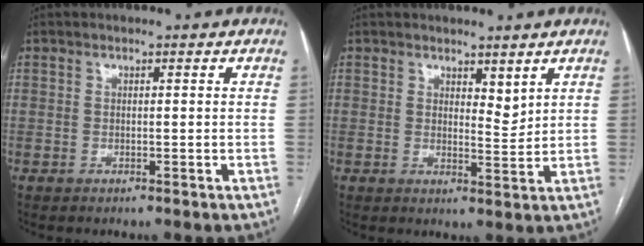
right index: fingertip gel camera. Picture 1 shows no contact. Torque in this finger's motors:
{"motor_torque": [-0.25, 0.43, 0.04, -0.01]}